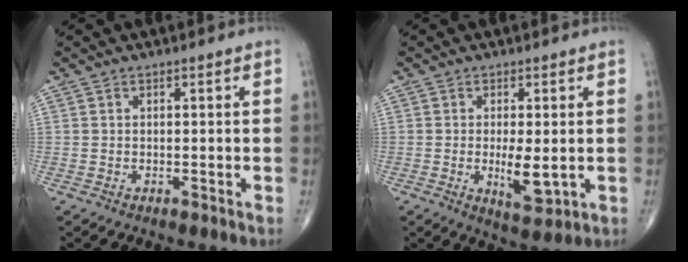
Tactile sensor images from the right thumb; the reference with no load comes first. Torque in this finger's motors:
{"motor_torque": [2.72, 2.28, 1.49, -0.50, 0.45]}